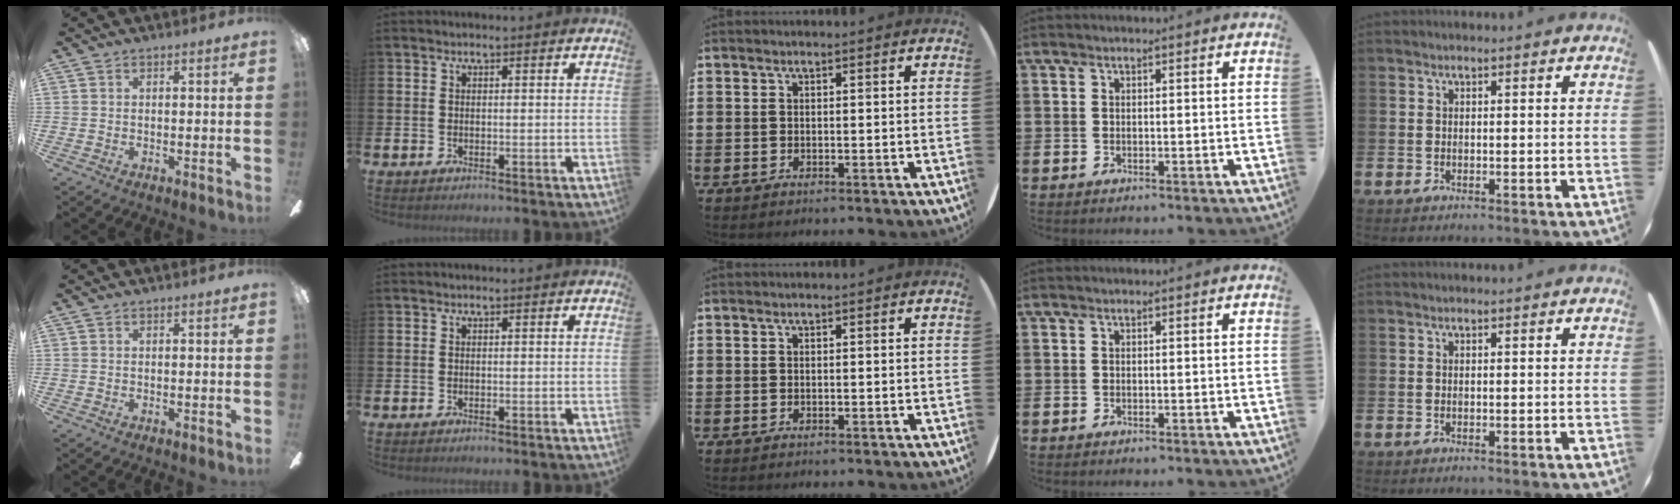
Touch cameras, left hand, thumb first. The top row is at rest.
{}